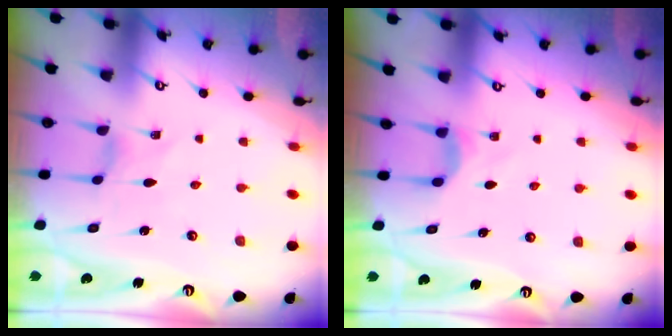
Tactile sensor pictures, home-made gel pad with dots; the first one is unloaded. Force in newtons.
{"total": 2.8, "press": 2.8, "slide": 0.4}